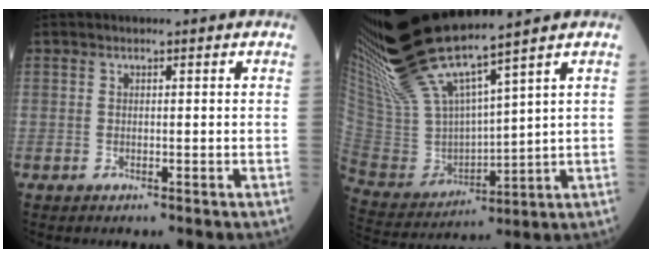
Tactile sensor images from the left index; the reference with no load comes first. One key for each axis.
{"total": 15.1, "fx": 12.6, "fy": 0.2, "fz": 8.4, "tx": -0.176, "ty": -0.007, "tz": 0.260}